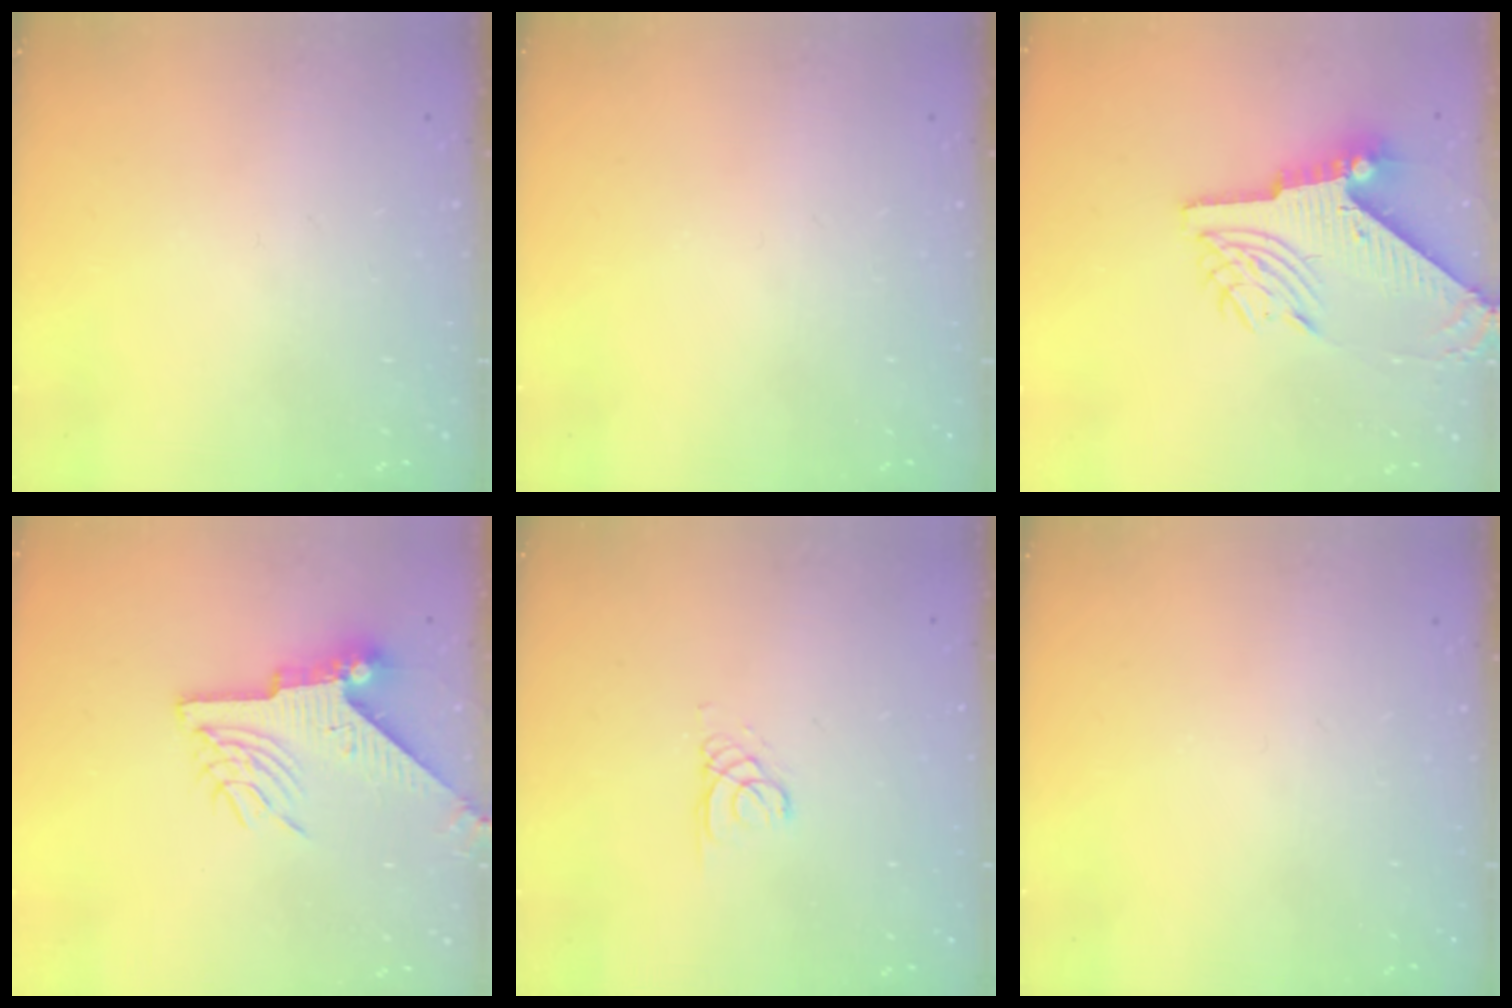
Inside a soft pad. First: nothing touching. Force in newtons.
{"total": 0.0}
{"total": 12.0, "press": 11.9, "slide": 1.4}
{"total": 9.4, "press": 9.3, "slide": 1.0}
{"total": 1.1, "press": 1.1, "slide": 0.1}
{"total": 0.0}